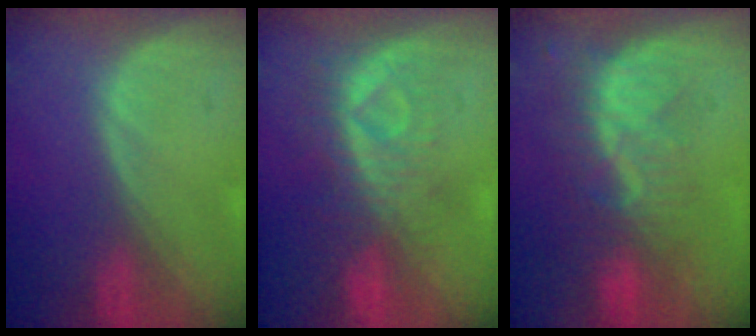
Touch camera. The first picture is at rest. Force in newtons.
{"total": 8.3, "press": 7.5, "slide": 3.7}
{"total": 8.1, "press": 7.3, "slide": 3.6}